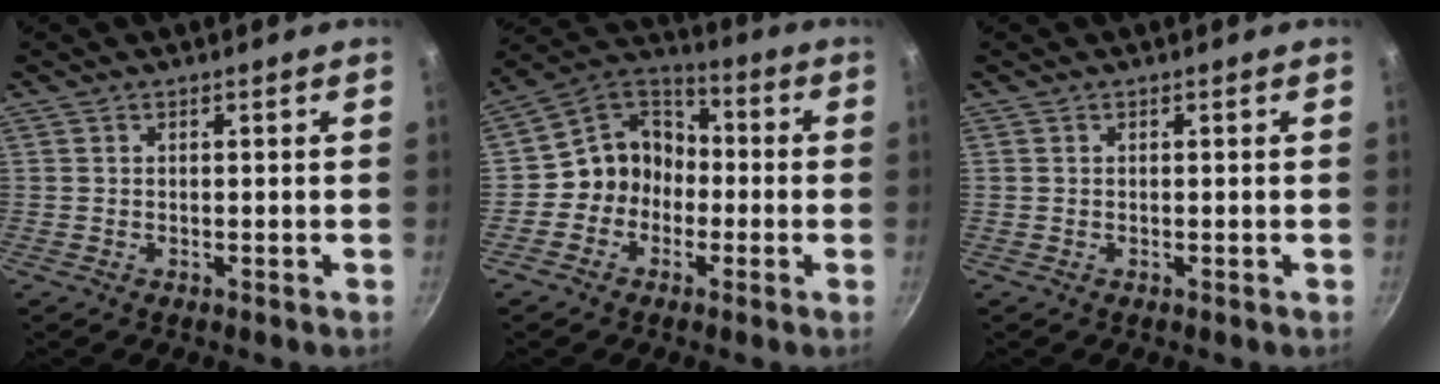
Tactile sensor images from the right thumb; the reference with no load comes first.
{"total": 10.2, "force": [-2.3, 9.0, 4.2], "torque": [-0.025, 0.047, -0.061]}
{"total": 0.0}